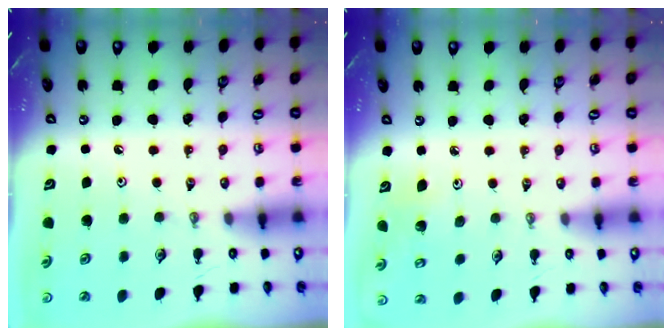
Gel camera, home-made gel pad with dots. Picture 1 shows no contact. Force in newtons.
{"total": 3.3, "press": 3.1, "slide": 1.1}